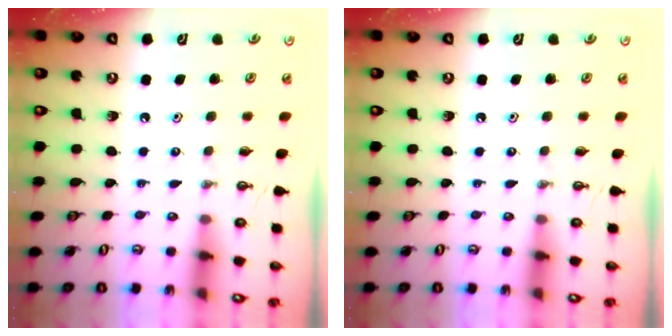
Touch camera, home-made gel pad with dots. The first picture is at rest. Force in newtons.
{"total": 0.0}